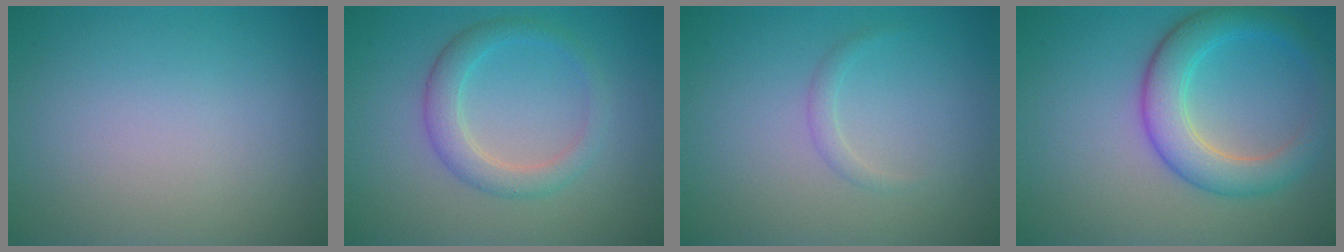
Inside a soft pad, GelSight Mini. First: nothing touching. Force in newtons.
{"total": 3.0, "press": 3.0, "slide": 0.1}
{"total": 0.9, "press": 0.9, "slide": 0.0}
{"total": 5.1, "press": 5.0, "slide": 0.3}